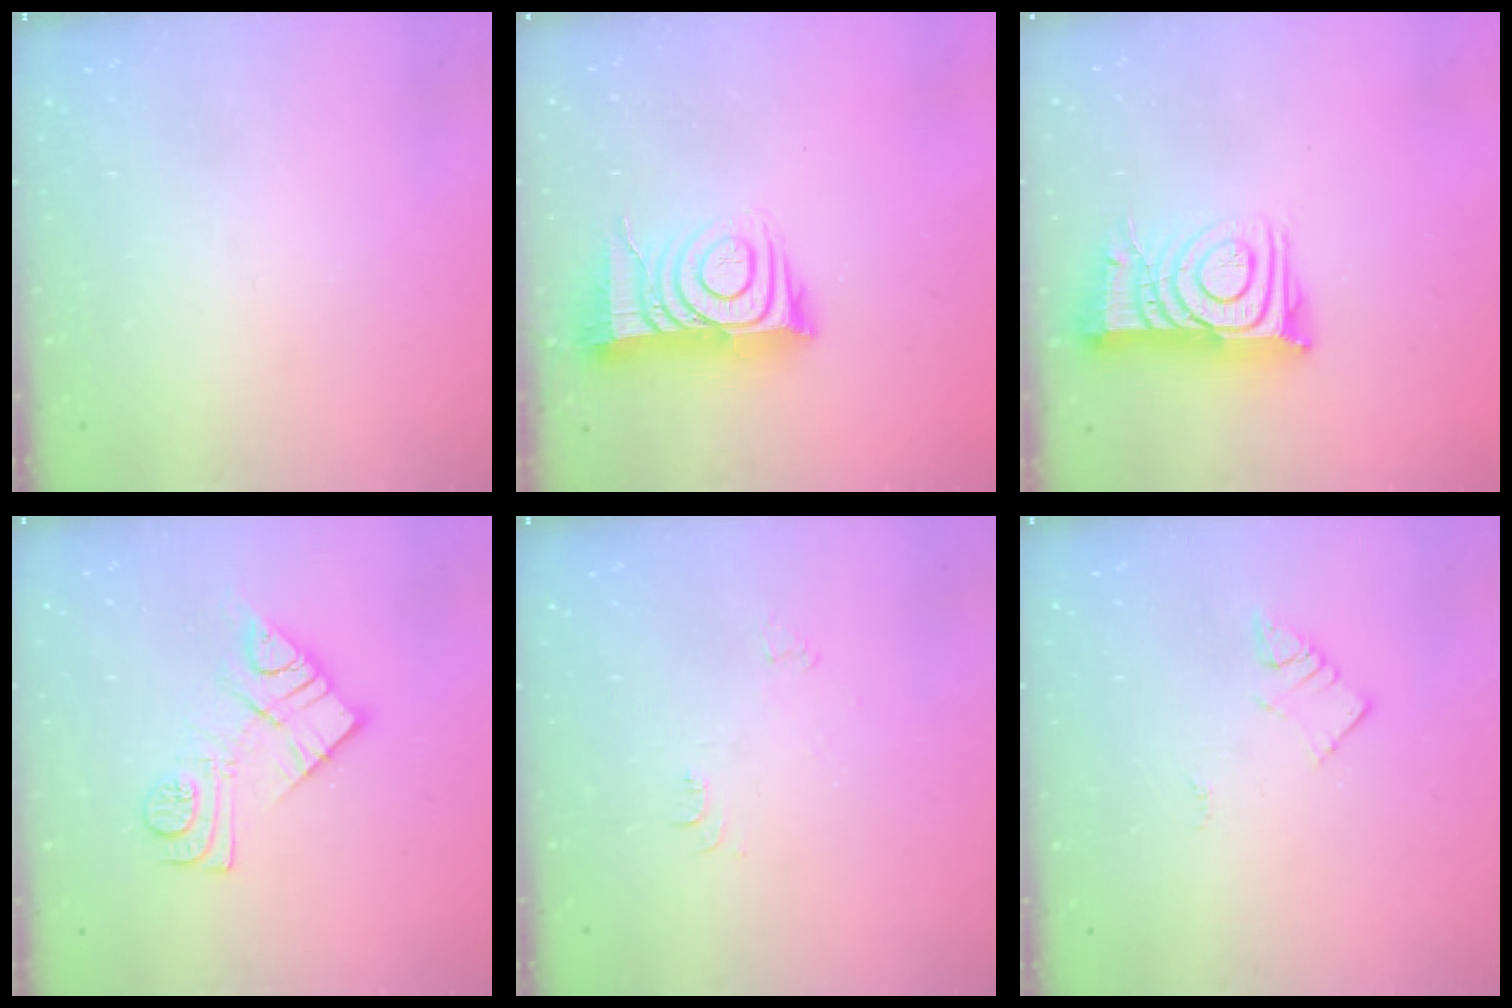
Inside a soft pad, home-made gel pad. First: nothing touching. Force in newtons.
{"total": 12.2, "press": 12.2, "slide": 1.1}
{"total": 12.3, "press": 12.2, "slide": 1.0}
{"total": 12.3, "press": 12.3, "slide": 0.2}
{"total": 3.4, "press": 3.4, "slide": 0.4}
{"total": 2.9, "press": 2.9, "slide": 0.2}